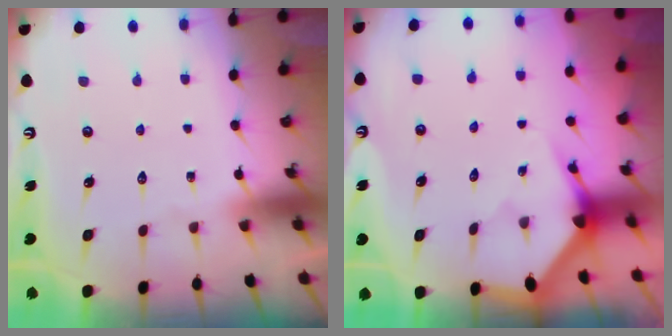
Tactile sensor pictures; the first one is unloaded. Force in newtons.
{"total": 3.3, "press": 3.3, "slide": 0.2}